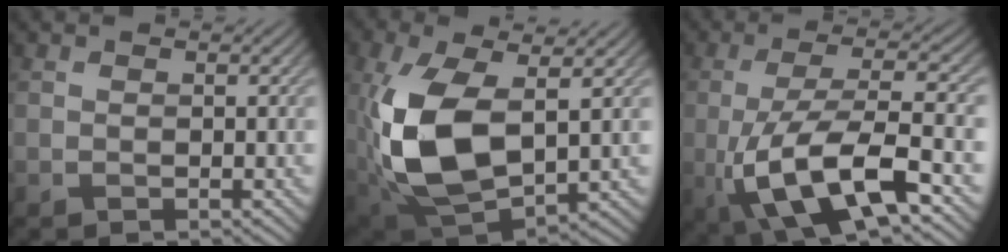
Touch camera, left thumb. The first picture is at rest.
{"total": 13.7, "force": [0.4, 7.5, 11.5], "torque": [-0.269, -0.011, 0.017]}
{"total": 13.0, "force": [-4.1, 4.2, 11.6], "torque": [-0.227, -0.012, -0.074]}